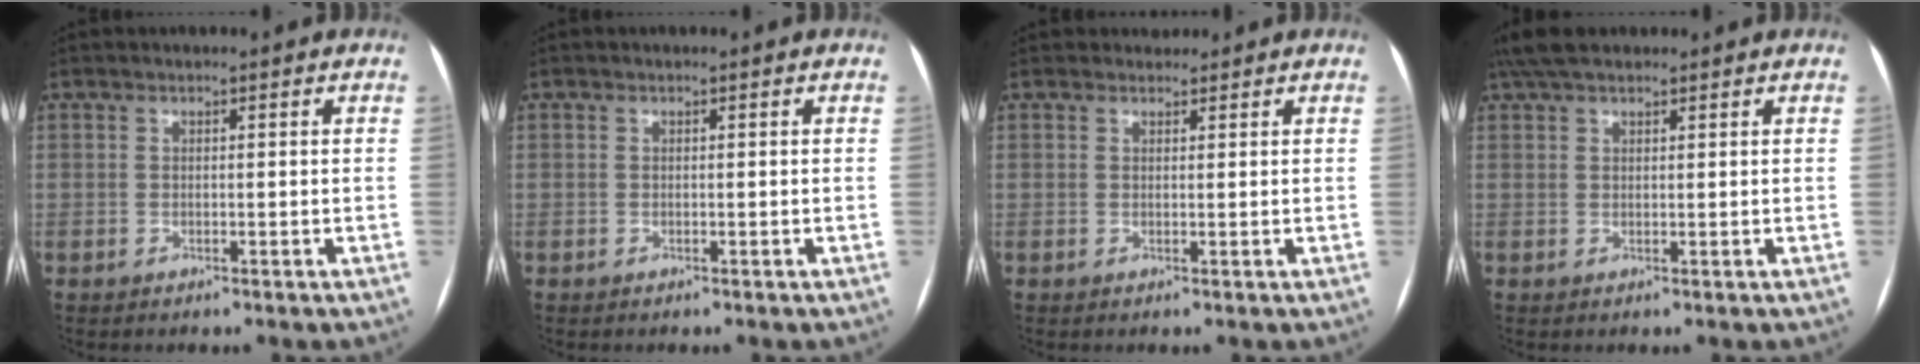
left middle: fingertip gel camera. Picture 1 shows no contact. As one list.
[{"total": 0.0}, {"total": 1.3, "force": [1.1, 0.5, -0.3], "torque": [0.002, 0.007, 0.016]}, {"total": 6.0, "force": [4.8, 1.9, 3.0], "torque": [-0.056, 0.035, 0.090]}]